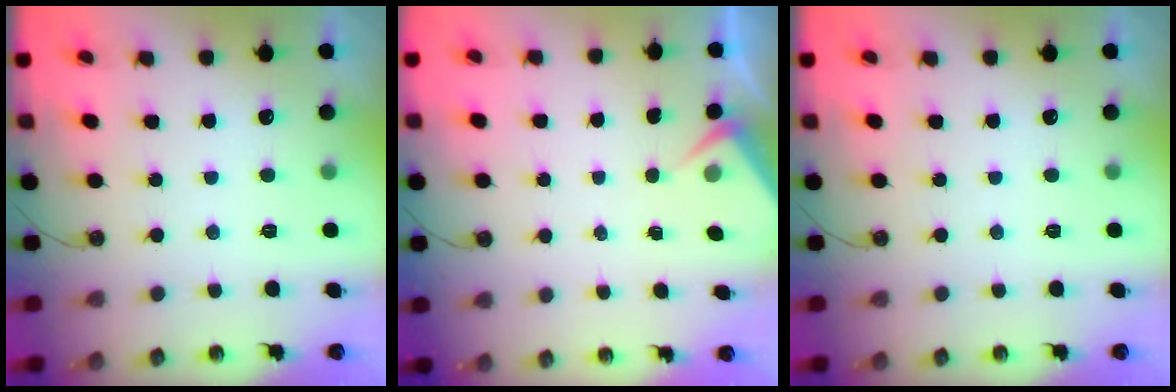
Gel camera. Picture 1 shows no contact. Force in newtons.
{"total": 3.2, "press": 3.2, "slide": 0.5}
{"total": 0.0}